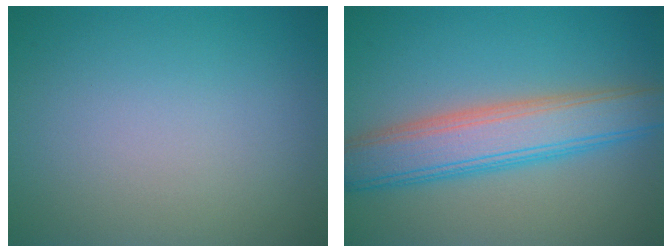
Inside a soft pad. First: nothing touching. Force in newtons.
{"total": 6.5, "press": 6.5, "slide": 0.1}